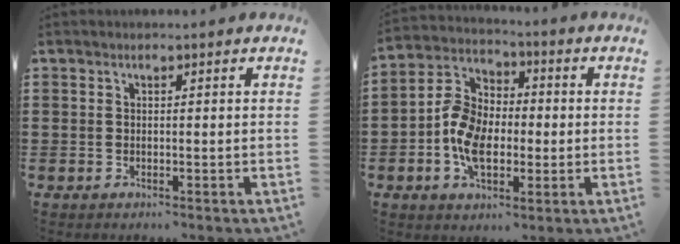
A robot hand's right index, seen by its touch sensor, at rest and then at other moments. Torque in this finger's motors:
{"motor_torque": [2.14, 0.00, 0.78, 0.21]}